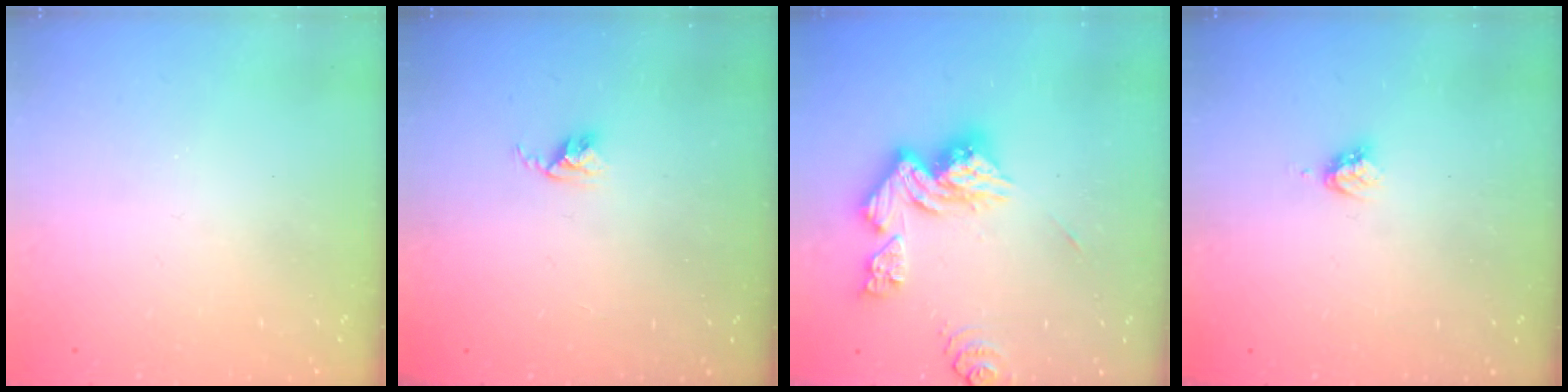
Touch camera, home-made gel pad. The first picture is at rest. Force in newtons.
{"total": 2.8, "press": 2.7, "slide": 0.4}
{"total": 14.6, "press": 14.5, "slide": 1.5}
{"total": 4.5, "press": 4.5, "slide": 0.5}